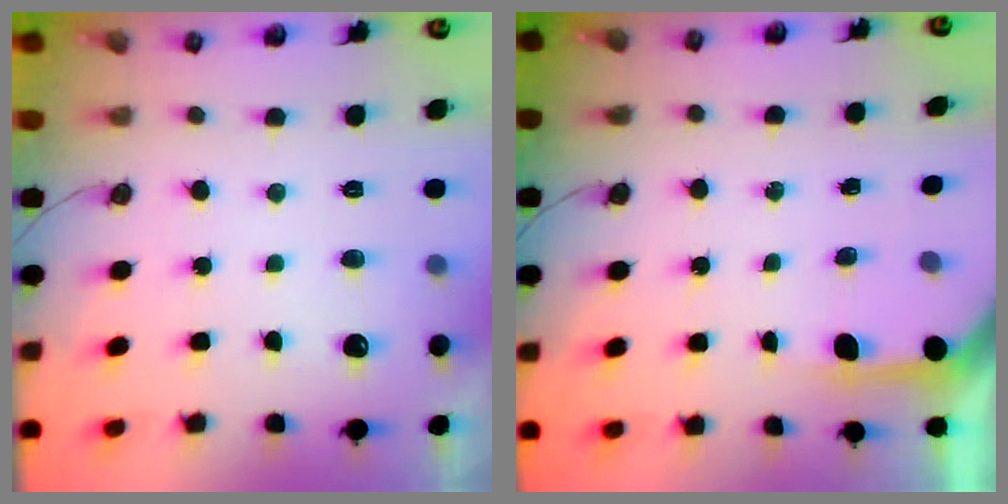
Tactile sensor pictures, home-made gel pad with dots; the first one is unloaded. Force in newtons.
{"total": 3.9, "press": 3.9, "slide": 0.3}